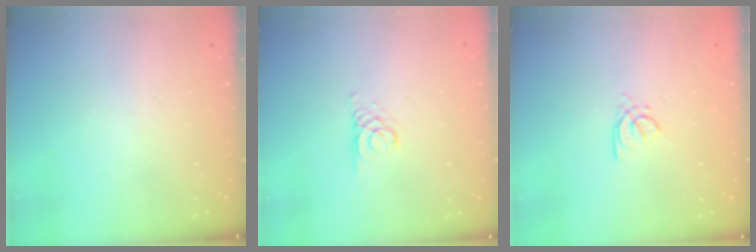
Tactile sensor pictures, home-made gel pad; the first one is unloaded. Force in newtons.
{"total": 2.1, "press": 2.1, "slide": 0.2}
{"total": 2.1, "press": 2.0, "slide": 0.6}